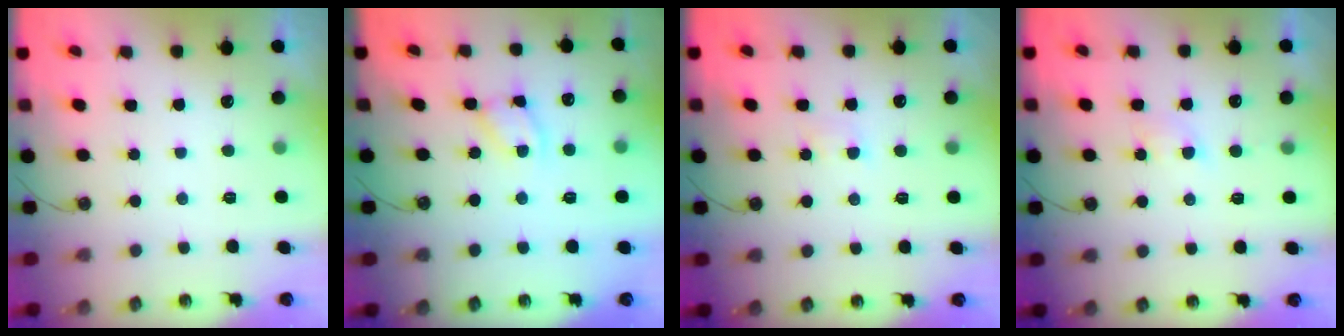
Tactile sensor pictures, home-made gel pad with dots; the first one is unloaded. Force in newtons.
{"total": 5.9, "press": 5.9, "slide": 0.3}
{"total": 2.8, "press": 2.7, "slide": 0.5}
{"total": 2.9, "press": 2.9, "slide": 0.5}